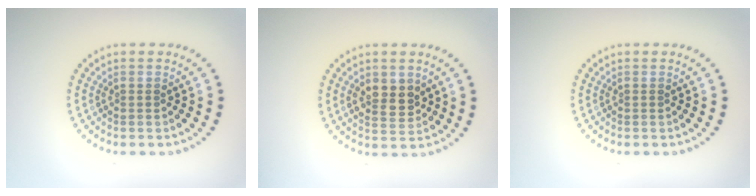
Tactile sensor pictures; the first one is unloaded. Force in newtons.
{"total": 2.9, "press": 2.8, "slide": 0.5}
{"total": 0.0}